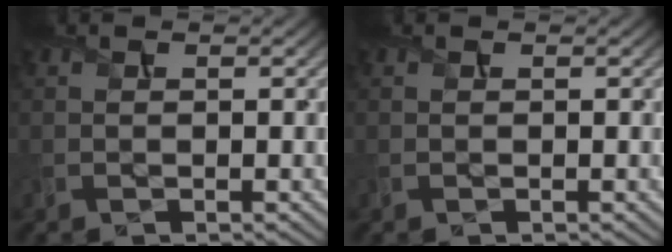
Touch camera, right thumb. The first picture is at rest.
{"total": 0.0}